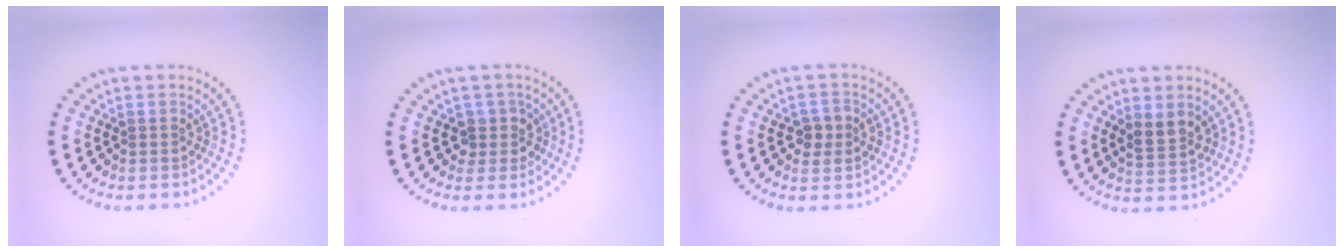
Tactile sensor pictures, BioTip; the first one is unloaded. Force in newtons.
{"total": 2.0, "press": 1.6, "slide": 1.2}
{"total": 2.0, "press": 2.0, "slide": 0.2}
{"total": 2.4, "press": 2.3, "slide": 0.9}